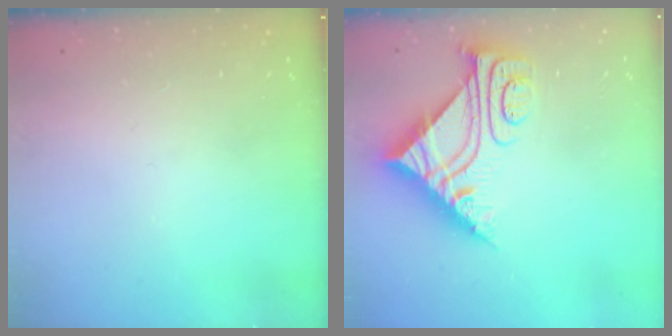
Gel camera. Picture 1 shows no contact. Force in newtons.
{"total": 8.9, "press": 8.8, "slide": 0.7}